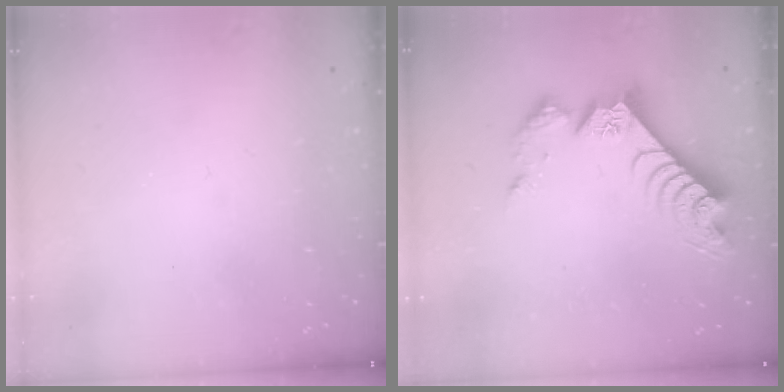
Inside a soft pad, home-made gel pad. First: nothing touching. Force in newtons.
{"total": 12.5, "press": 12.5, "slide": 1.1}